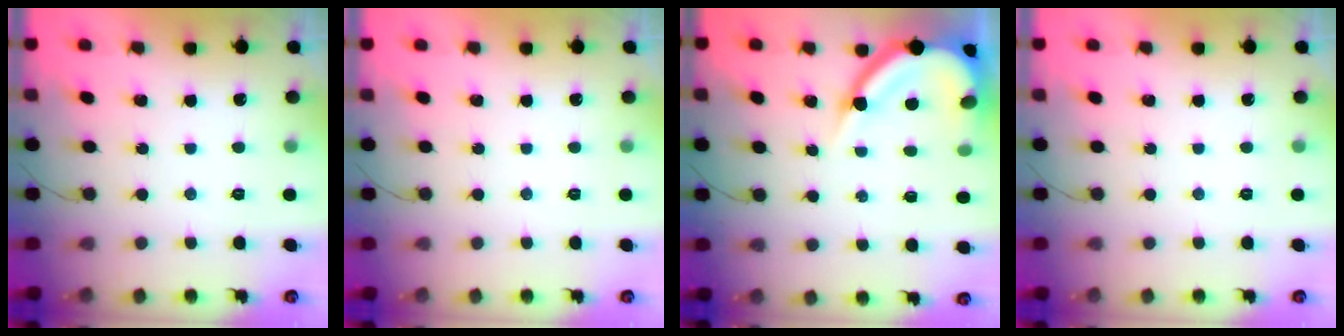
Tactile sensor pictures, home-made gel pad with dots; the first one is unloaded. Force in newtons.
{"total": 0.0}
{"total": 11.9, "press": 11.9, "slide": 0.8}
{"total": 0.0}